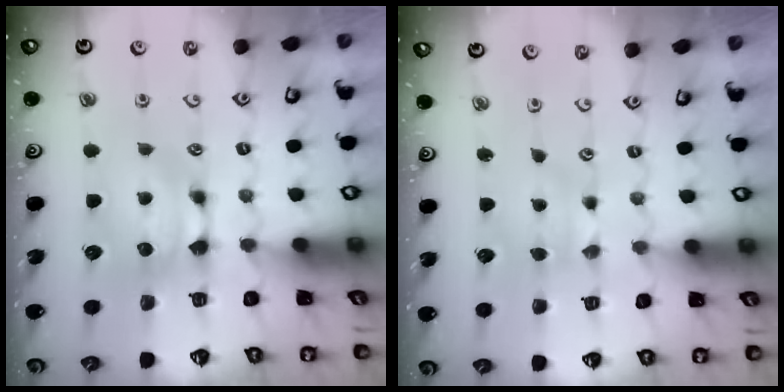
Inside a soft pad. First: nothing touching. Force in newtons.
{"total": 1.0, "press": 0.9, "slide": 0.3}